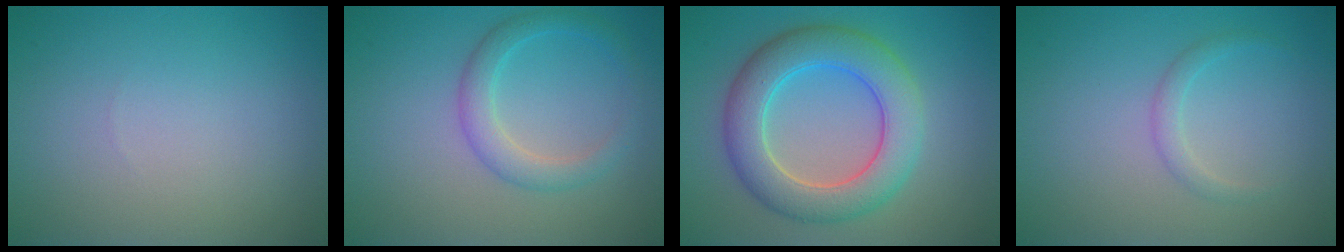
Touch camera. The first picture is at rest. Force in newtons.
{"total": 2.8, "press": 2.8, "slide": 0.2}
{"total": 7.0, "press": 7.0, "slide": 0.4}
{"total": 1.2, "press": 1.2, "slide": 0.0}